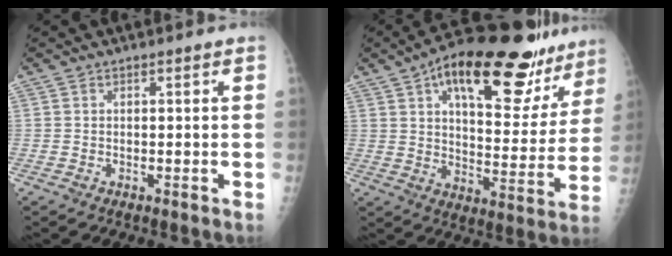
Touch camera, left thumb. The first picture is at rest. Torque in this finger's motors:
{"motor_torque": [0.66, 0.63, 1.68, -1.08, 0.31]}